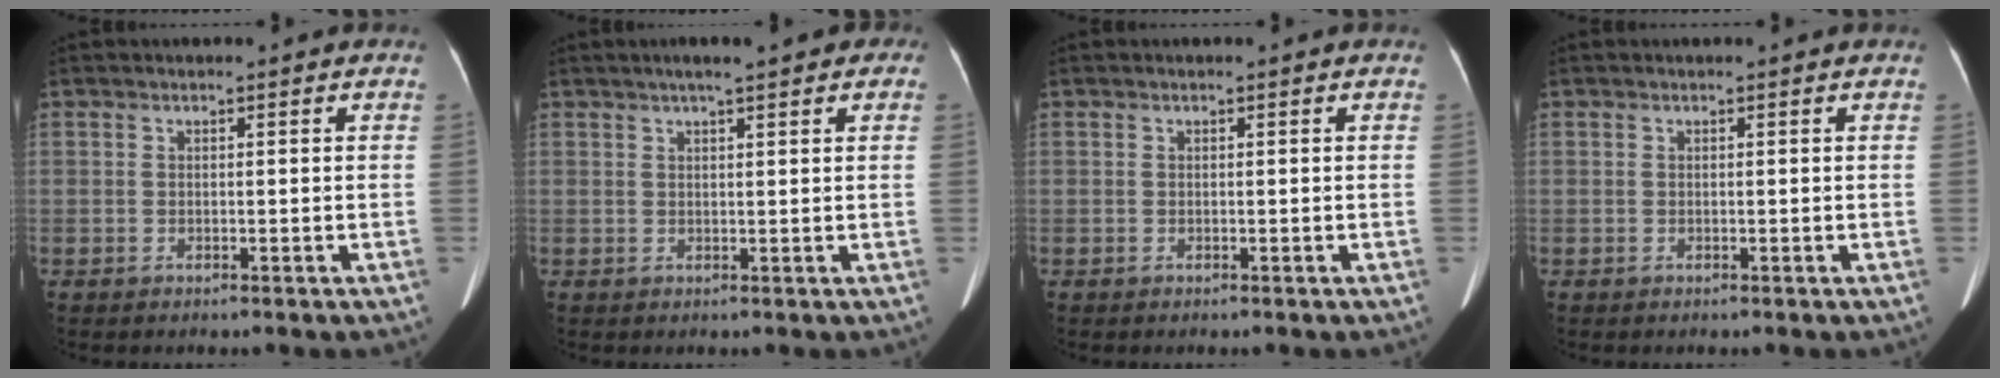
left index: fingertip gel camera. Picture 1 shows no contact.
{"total": 5.1, "force": [3.3, 1.0, 3.8], "torque": [-0.046, 0.024, 0.043]}
{"total": 0.0}
{"total": 0.8, "force": [0.8, -0.1, 0.2], "torque": [-0.002, 0.001, 0.009]}